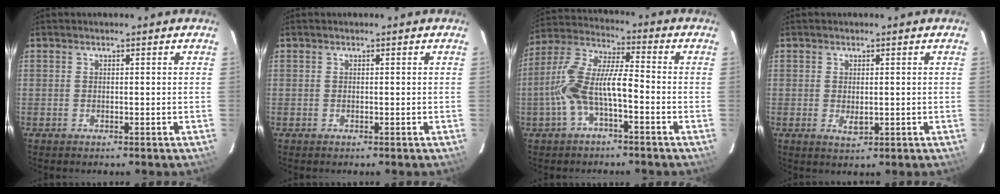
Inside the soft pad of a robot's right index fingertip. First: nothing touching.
{"total": 0.0}
{"total": 11.1, "force": [-3.7, 3.2, 10.0], "torque": [-0.216, 0.011, -0.070]}
{"total": 2.3, "force": [-0.2, 1.3, 1.9], "torque": [-0.034, -0.004, -0.001]}